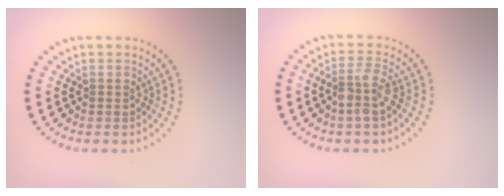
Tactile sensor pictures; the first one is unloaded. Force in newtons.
{"total": 2.5, "press": 2.0, "slide": 1.5}